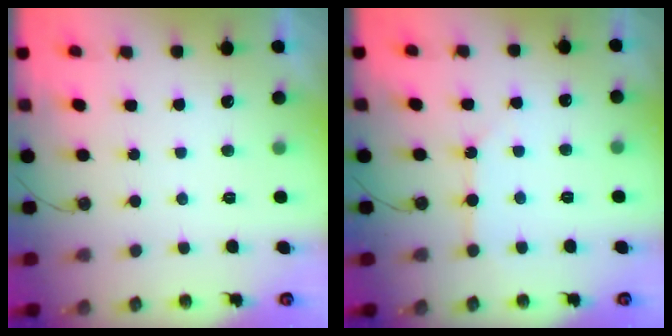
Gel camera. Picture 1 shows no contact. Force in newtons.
{"total": 2.2, "press": 2.2, "slide": 0.3}